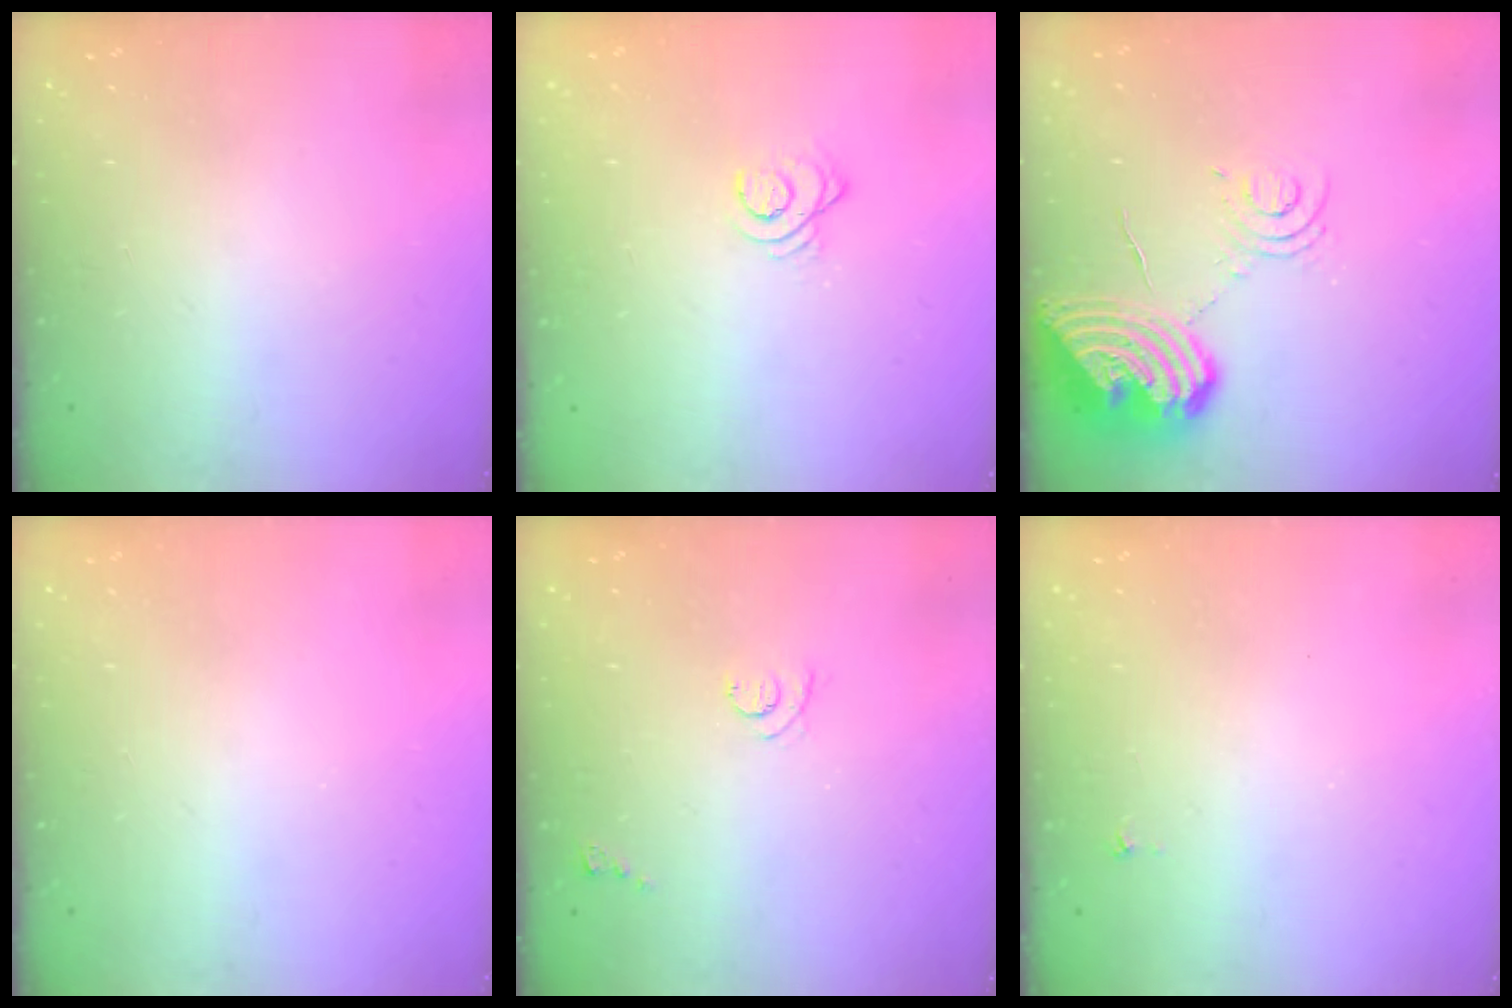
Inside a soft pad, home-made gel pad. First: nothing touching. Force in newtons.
{"total": 3.1, "press": 3.1, "slide": 0.4}
{"total": 14.5, "press": 14.4, "slide": 1.8}
{"total": 0.0}
{"total": 5.0, "press": 4.9, "slide": 0.6}
{"total": 2.9, "press": 2.9, "slide": 0.4}